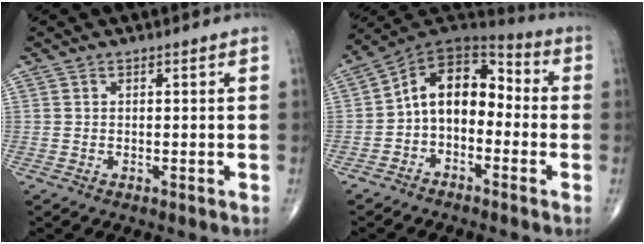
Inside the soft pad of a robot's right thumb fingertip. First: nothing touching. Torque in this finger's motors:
{"motor_torque": [-0.15, 1.53, 0.50, -0.44, 0.33]}